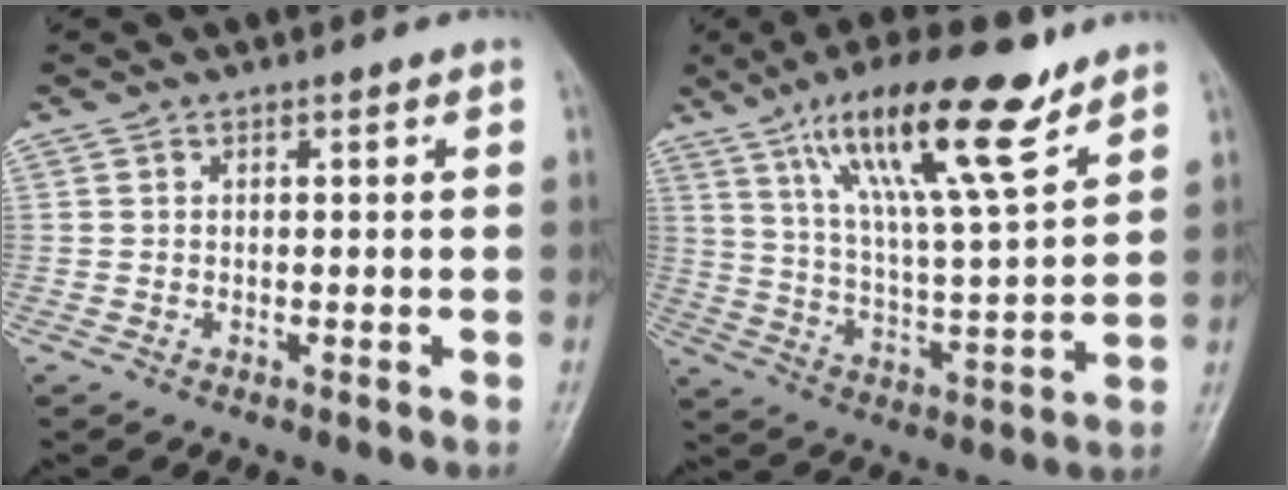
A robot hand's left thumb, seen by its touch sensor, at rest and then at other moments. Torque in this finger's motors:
{"motor_torque": [0.53, 0.68, 1.51, -1.28, 0.38]}